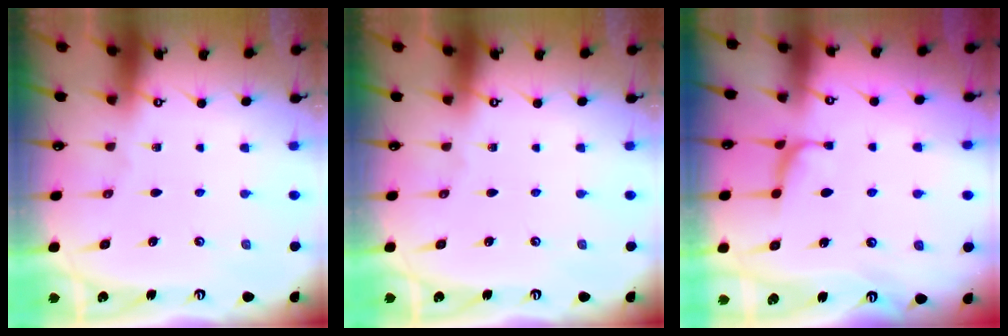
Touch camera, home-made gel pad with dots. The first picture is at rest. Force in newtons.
{"total": 0.0}
{"total": 0.9, "press": 0.4, "slide": 0.8}